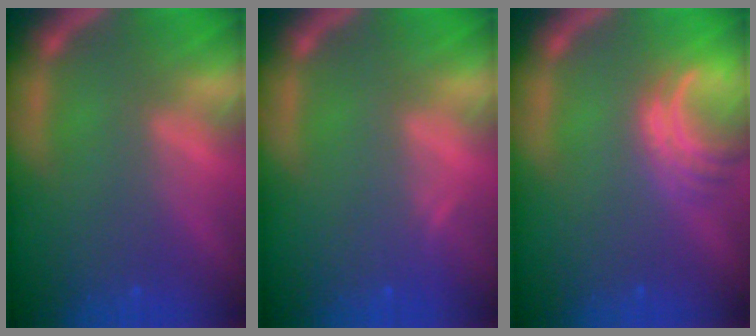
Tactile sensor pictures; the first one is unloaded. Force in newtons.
{"total": 0.9}
{"total": 4.0}